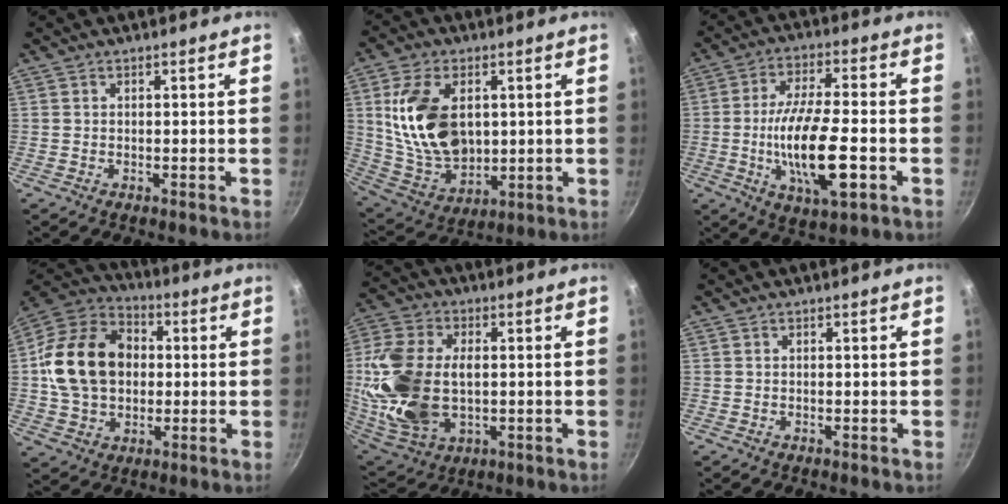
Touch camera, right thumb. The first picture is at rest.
{"total": 17.6, "force": [3.0, 11.5, 13.1], "torque": [-0.222, -0.021, 0.070]}
{"total": 16.1, "force": [-3.7, 5.0, 14.8], "torque": [-0.269, 0.008, -0.069]}
{"total": 18.9, "force": [1.2, 14.4, 12.1], "torque": [-0.189, 0.027, 0.011]}
{"total": 21.0, "force": [0.3, 13.6, 16.0], "torque": [-0.328, 0.001, 0.013]}
{"total": 0.0}